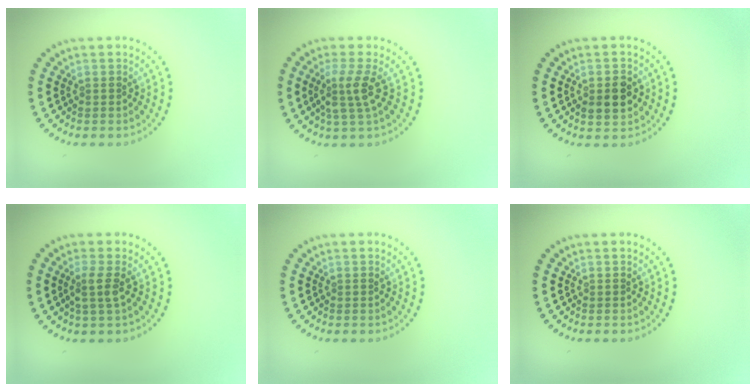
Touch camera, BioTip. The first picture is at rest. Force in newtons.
{"total": 2.8, "press": 2.1, "slide": 1.8}
{"total": 2.9, "press": 2.9, "slide": 0.3}
{"total": 1.9, "press": 1.5, "slide": 1.2}
{"total": 0.0}
{"total": 0.0}